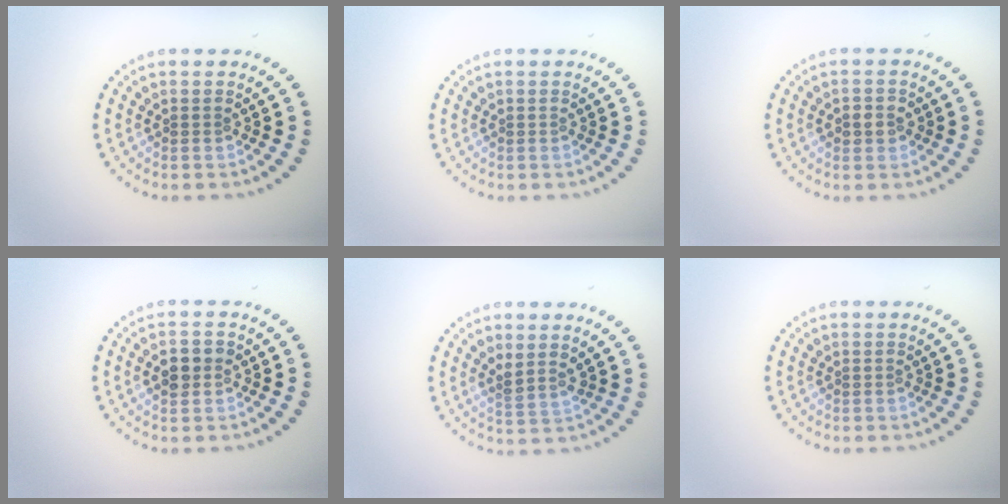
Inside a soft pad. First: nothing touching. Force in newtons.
{"total": 0.0}
{"total": 1.7, "press": 1.7, "slide": 0.4}
{"total": 2.3, "press": 2.3, "slide": 0.2}
{"total": 1.9, "press": 1.5, "slide": 1.2}
{"total": 0.0}